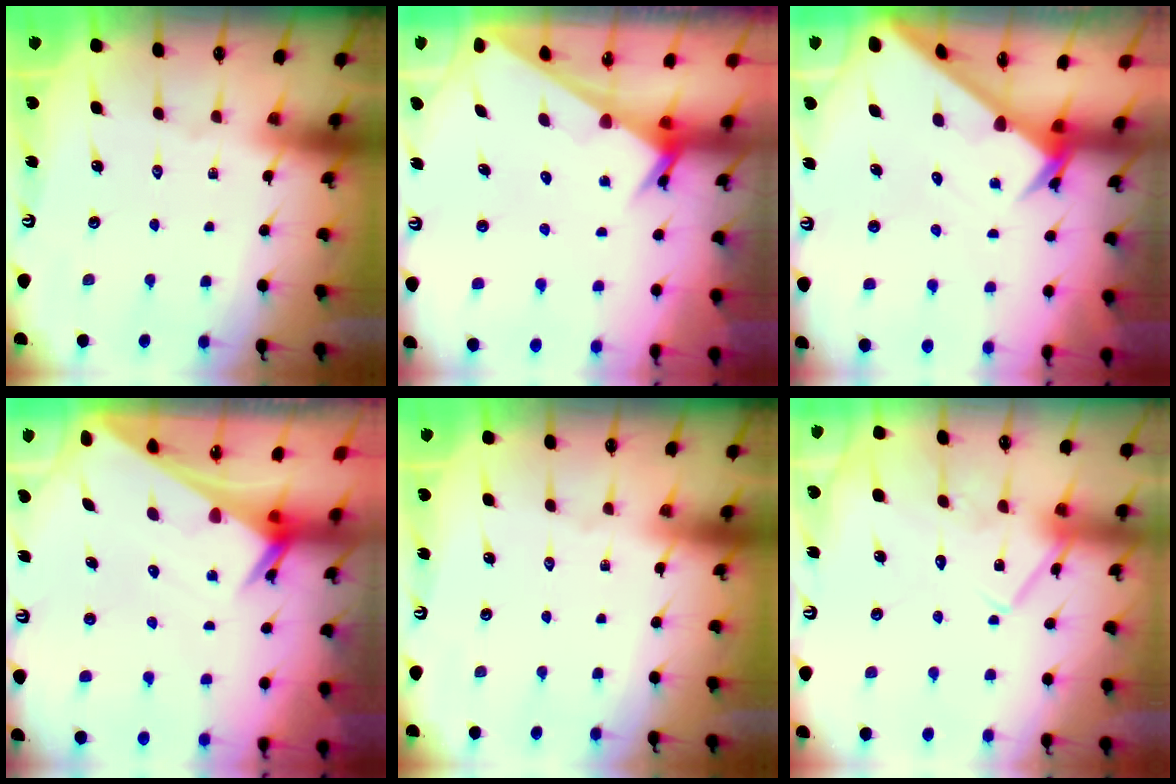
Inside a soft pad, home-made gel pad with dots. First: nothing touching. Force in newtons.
{"total": 2.4, "press": 2.4, "slide": 0.1}
{"total": 2.7, "press": 2.7, "slide": 0.1}
{"total": 2.9, "press": 2.9, "slide": 0.3}
{"total": 0.0}
{"total": 13.4, "press": 13.4, "slide": 0.5}